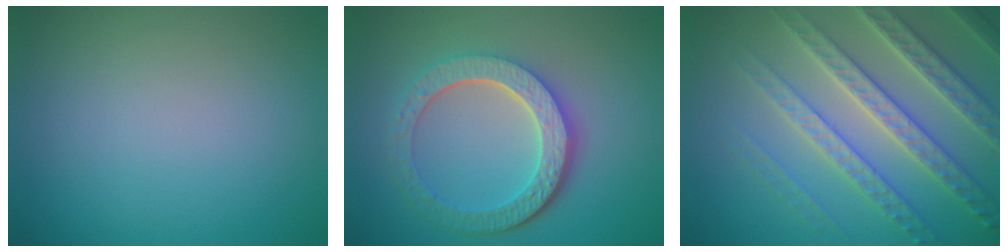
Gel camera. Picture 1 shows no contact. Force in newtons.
{"total": 6.1, "press": 4.6, "slide": 4.0}
{"total": 7.0, "press": 6.8, "slide": 1.7}